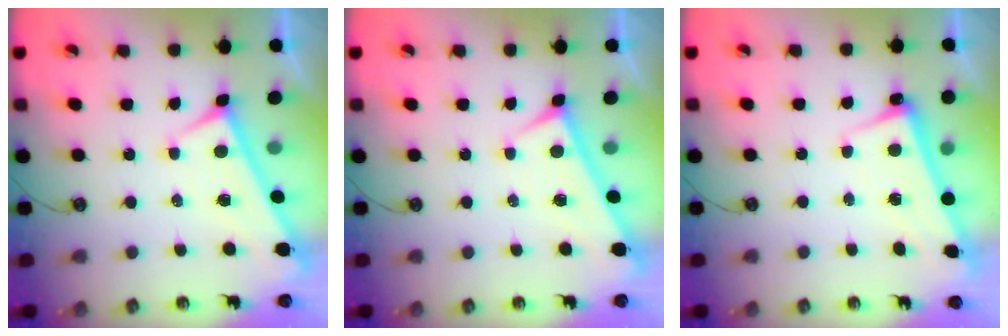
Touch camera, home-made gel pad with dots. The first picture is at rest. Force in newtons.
{"total": 0.0}
{"total": 2.5, "press": 2.5, "slide": 0.7}